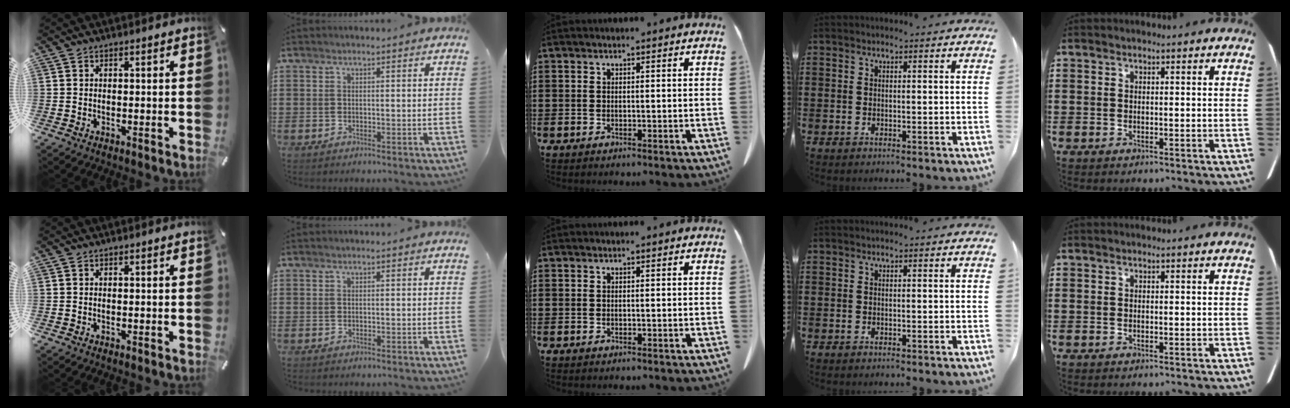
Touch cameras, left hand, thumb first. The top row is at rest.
{}